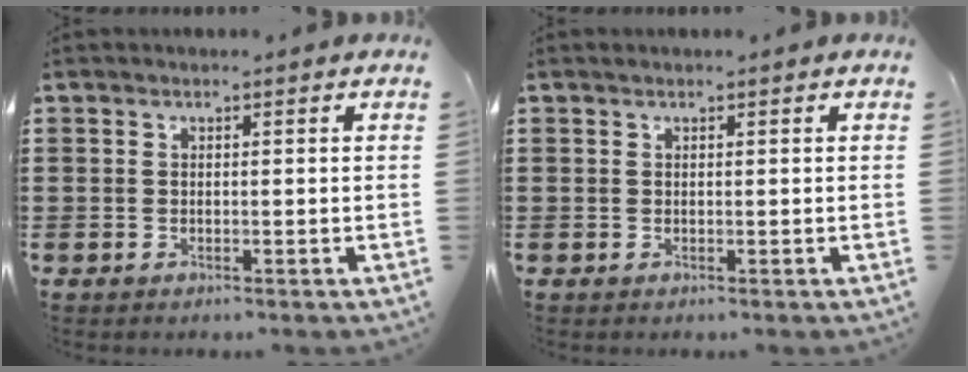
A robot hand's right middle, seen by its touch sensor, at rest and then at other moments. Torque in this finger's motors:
{"motor_torque": [0.00, 0.00, 0.00, 0.00]}